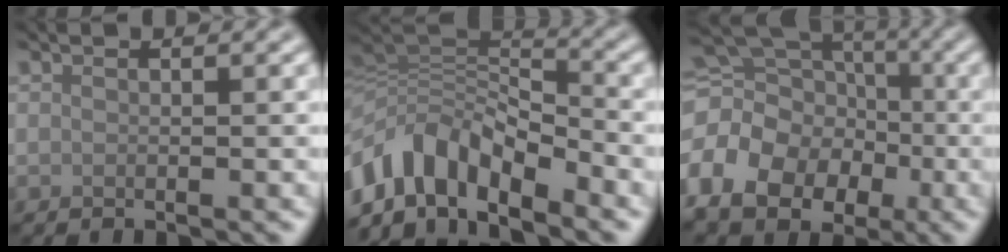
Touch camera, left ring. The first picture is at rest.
{"total": 7.7, "force": [-4.7, 4.2, 4.3], "torque": [-0.069, 0.001, -0.095]}
{"total": 12.9, "force": [-3.7, 10.4, 6.7], "torque": [-0.146, -0.007, -0.077]}